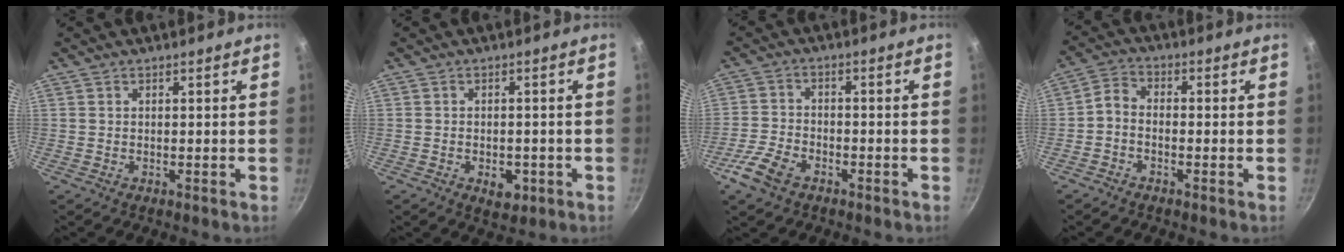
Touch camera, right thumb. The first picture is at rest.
{"total": 4.4, "force": [-1.6, 2.8, 3.0], "torque": [-0.028, 0.007, -0.015]}
{"total": 7.0, "force": [-4.1, 4.0, 4.1], "torque": [-0.085, 0.025, -0.086]}
{"total": 3.6, "force": [-1.6, 2.4, 2.2], "torque": [-0.049, 0.029, -0.043]}